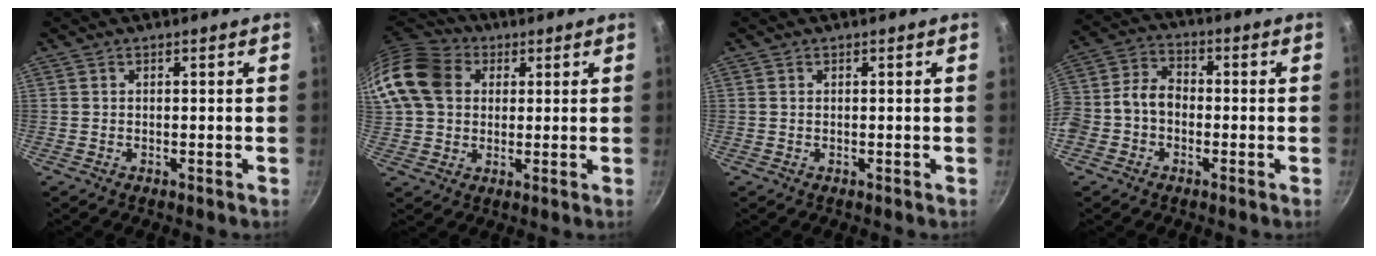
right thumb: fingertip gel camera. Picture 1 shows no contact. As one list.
[{"total": 16.4, "force": [4.2, 13.0, 9.2], "torque": [-0.175, 0.023, 0.065]}, {"total": 0.0}, {"total": 8.4, "force": [-1.7, 6.5, 5.1], "torque": [-0.086, 0.034, -0.049]}]